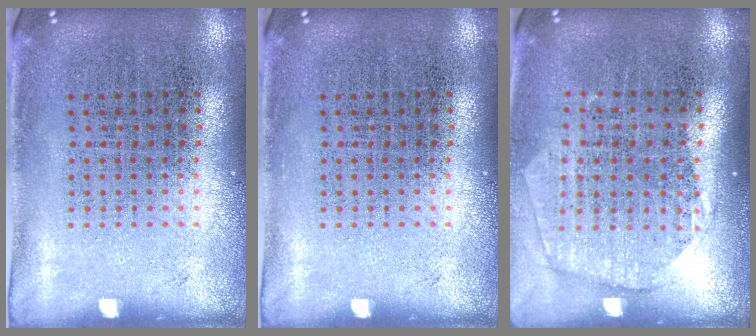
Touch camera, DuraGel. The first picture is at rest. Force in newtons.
{"total": 0.0}
{"total": 1.8, "press": 1.5, "slide": 0.9}